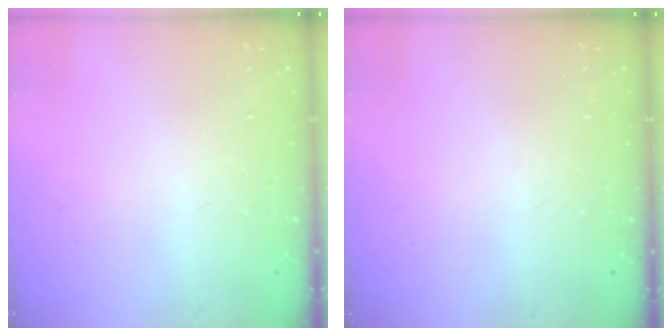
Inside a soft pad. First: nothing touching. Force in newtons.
{"total": 0.0}